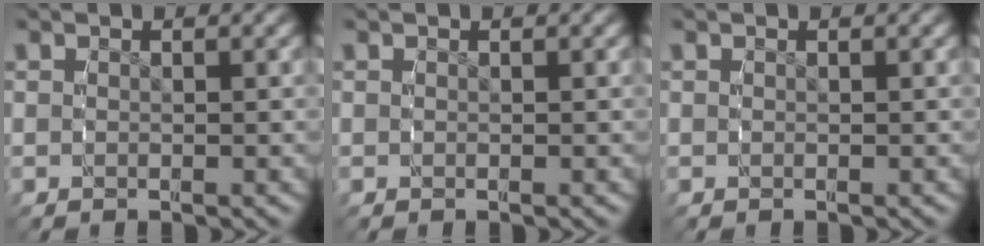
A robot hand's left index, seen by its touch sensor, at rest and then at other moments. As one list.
[{"total": 0.0}, {"total": 0.0}]